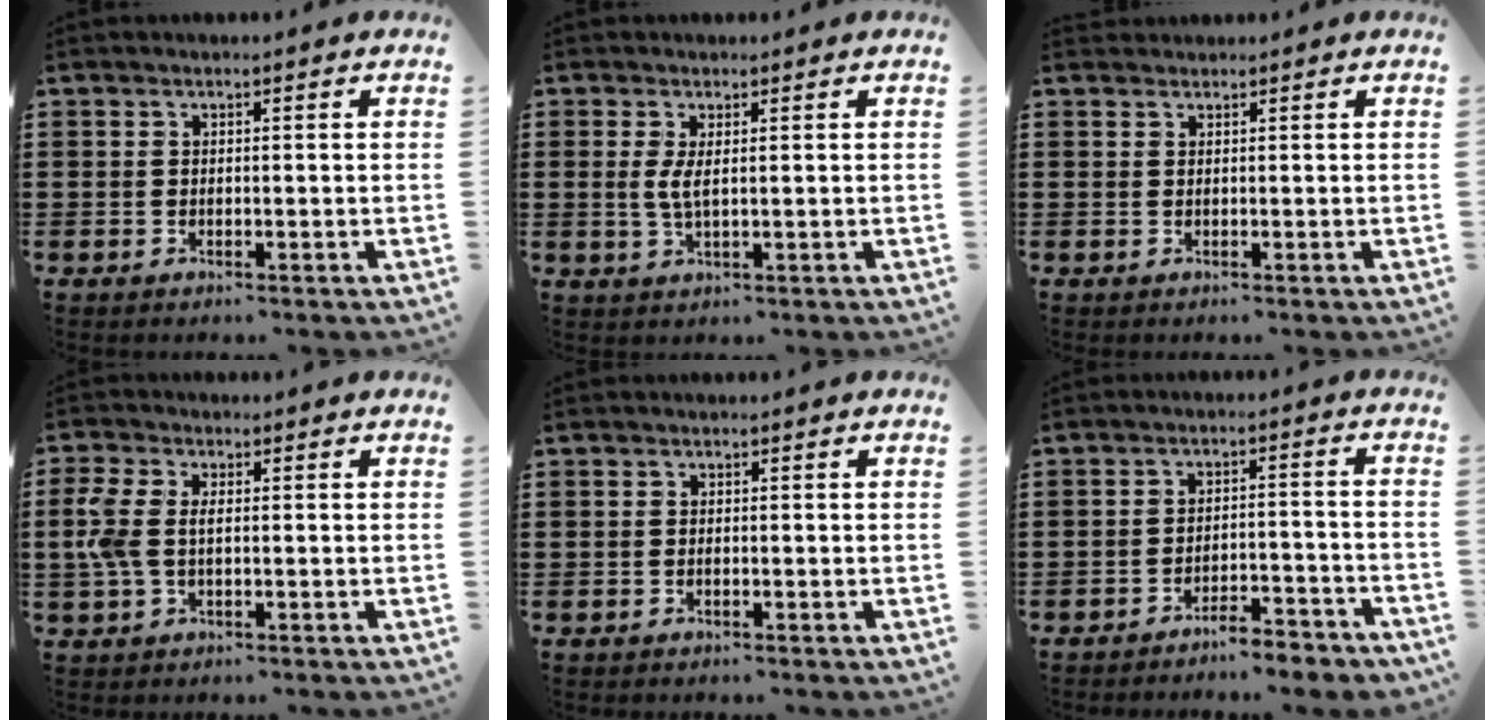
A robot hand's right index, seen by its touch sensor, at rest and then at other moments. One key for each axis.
{"total": 2.6, "fx": 0.4, "fy": 0.5, "fz": 2.5, "tx": -0.058, "ty": -0.004, "tz": 0.005}
{"total": 0.8, "fx": 0.7, "fy": 0.3, "fz": -0.1, "tx": 0.003, "ty": 0.003, "tz": 0.013}
{"total": 4.8, "fx": 0.1, "fy": 2.7, "fz": 4.0, "tx": -0.107, "ty": -0.002, "tz": -0.009}
{"total": 0.0}
{"total": 4.0, "fx": -3.9, "fy": 0.1, "fz": 0.9, "tx": -0.019, "ty": 0.003, "tz": -0.081}